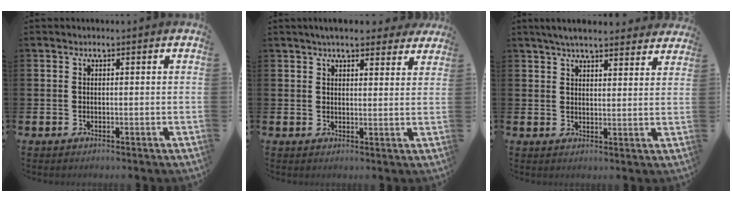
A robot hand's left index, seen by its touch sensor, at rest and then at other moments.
{"total": 5.0, "force": [4.5, 1.2, 1.9], "torque": [-0.035, -0.013, 0.080]}
{"total": 5.2, "force": [4.9, 0.7, 1.7], "torque": [-0.038, -0.017, 0.087]}